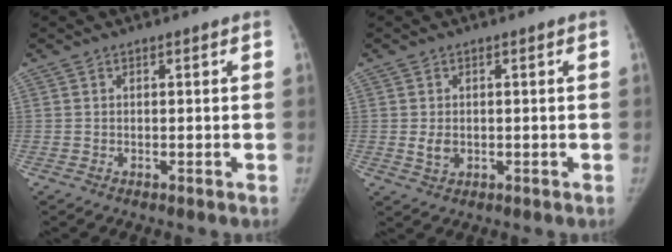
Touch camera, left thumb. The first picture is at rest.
{"total": 2.4, "force": [0.1, 1.7, 1.6], "torque": [-0.024, -0.005, 0.008]}